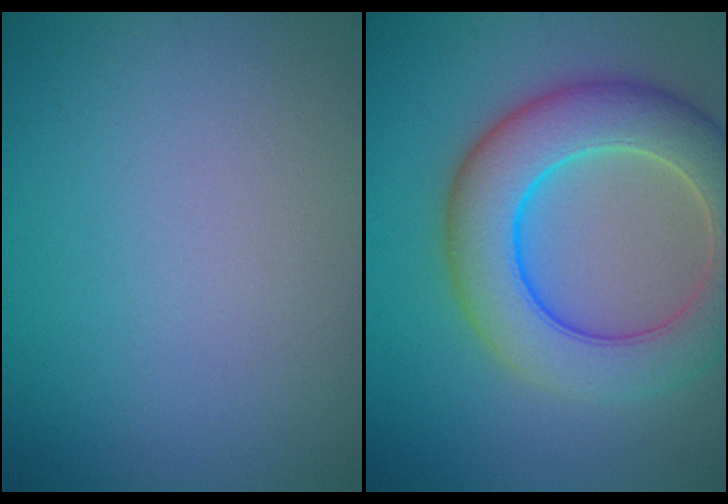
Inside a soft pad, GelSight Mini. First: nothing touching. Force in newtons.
{"total": 9.1, "press": 9.1, "slide": 0.4}